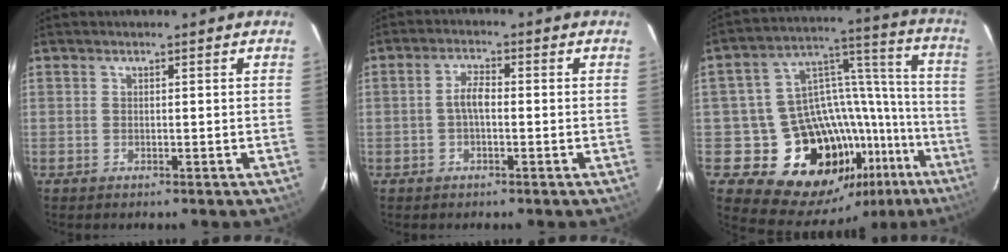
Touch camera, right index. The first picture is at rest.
{"total": 3.2, "force": [-0.5, 1.3, 2.9], "torque": [-0.061, 0.010, -0.008]}
{"total": 23.1, "force": [-12.2, 15.3, 12.3], "torque": [-0.177, 0.068, -0.163]}